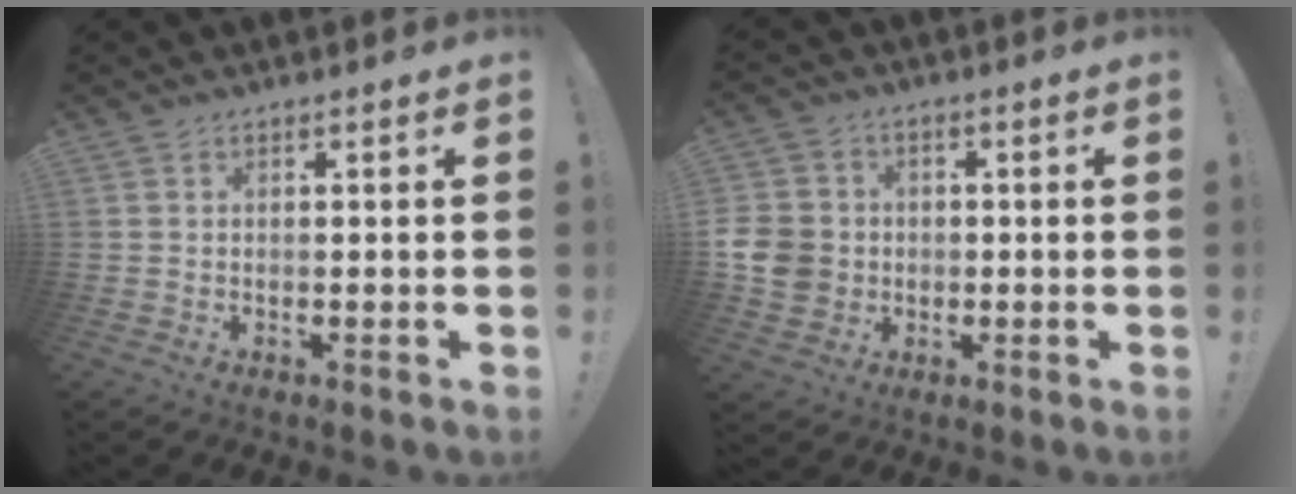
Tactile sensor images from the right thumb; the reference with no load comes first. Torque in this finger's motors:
{"motor_torque": [0.05, 0.02, 0.00, -0.03, 0.00]}